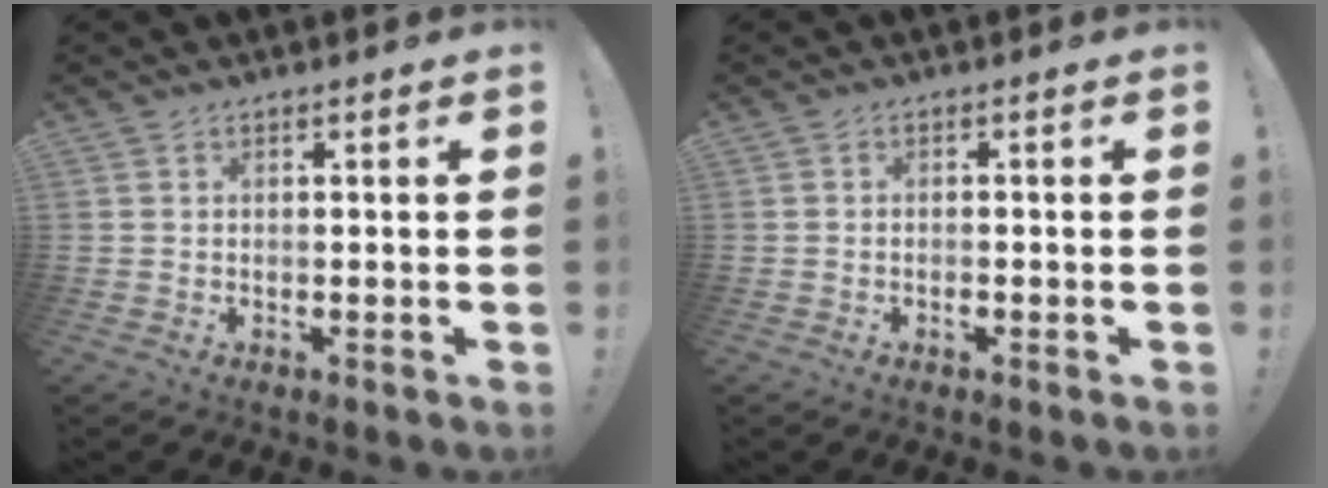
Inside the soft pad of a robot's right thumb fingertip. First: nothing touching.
{"total": 0.8, "force": [-0.6, 0.2, 0.5], "torque": [-0.007, -0.002, -0.010]}